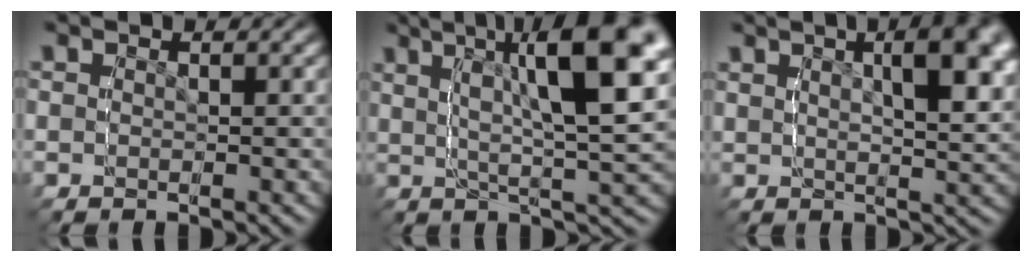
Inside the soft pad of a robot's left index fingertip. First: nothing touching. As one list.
[{"total": 7.3, "force": [4.1, -0.6, 6.0], "torque": [-0.093, 0.050, 0.051]}, {"total": 2.6, "force": [1.9, -1.1, 1.3], "torque": [-0.012, 0.034, 0.026]}]